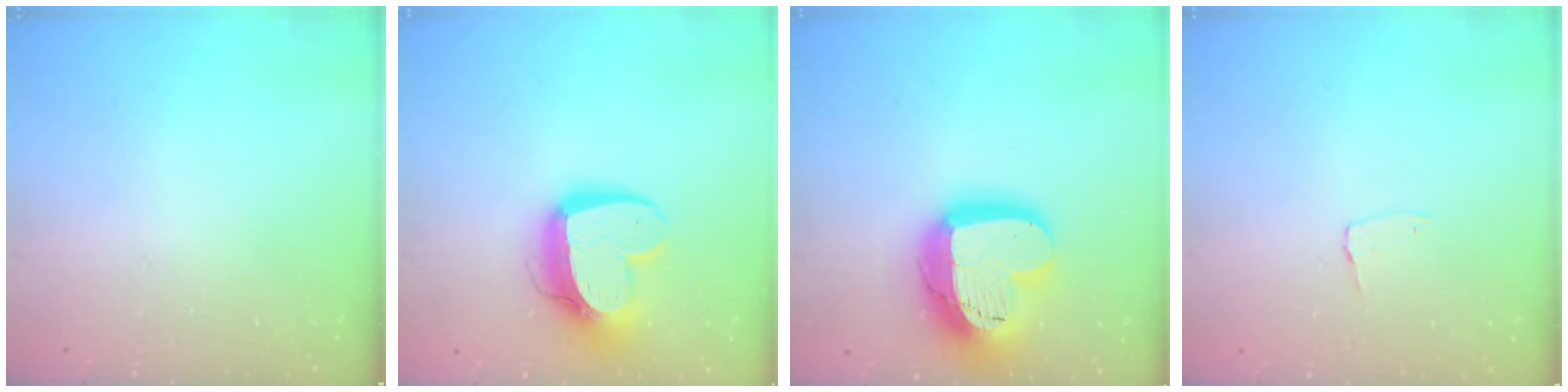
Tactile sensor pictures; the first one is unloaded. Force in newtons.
{"total": 14.6, "press": 14.6, "slide": 1.4}
{"total": 20.1, "press": 20.0, "slide": 1.6}
{"total": 2.7, "press": 2.7, "slide": 0.3}